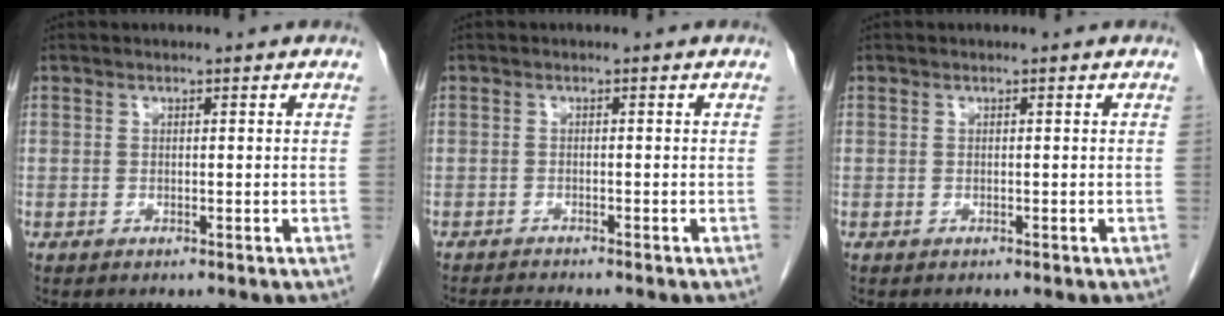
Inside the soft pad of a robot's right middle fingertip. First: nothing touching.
{"total": 2.8, "force": [-2.6, -0.7, 0.7], "torque": [-0.016, -0.015, -0.043]}
{"total": 0.0}